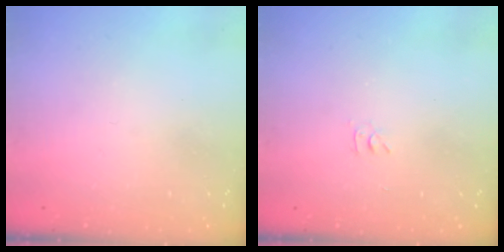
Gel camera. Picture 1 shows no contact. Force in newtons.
{"total": 2.8, "press": 2.8, "slide": 0.4}